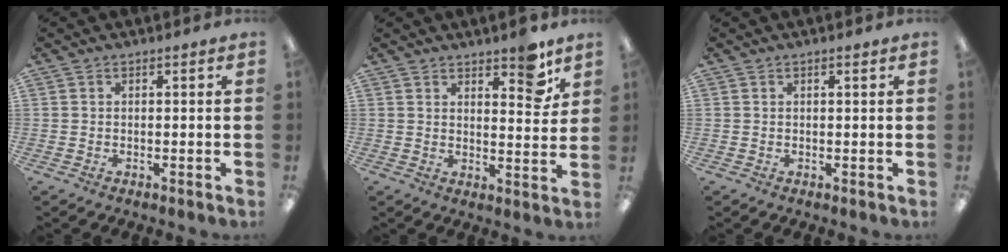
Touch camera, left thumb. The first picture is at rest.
{"total": 8.1, "force": [5.8, 3.0, 4.7], "torque": [-0.035, -0.041, 0.092]}
{"total": 0.6, "force": [0.3, 0.1, 0.5], "torque": [-0.011, 0.000, 0.005]}